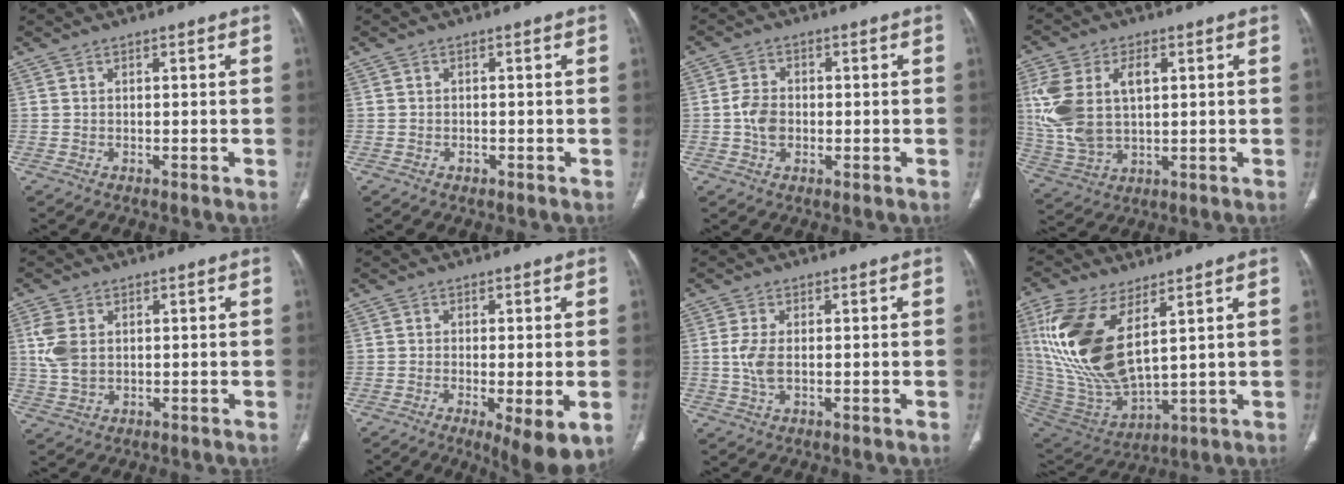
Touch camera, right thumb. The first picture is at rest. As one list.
[{"total": 1.0, "force": [-0.5, 0.7, 0.4], "torque": [-0.004, 0.003, -0.007]}, {"total": 4.8, "force": [-0.5, 3.5, 3.2], "torque": [-0.056, 0.009, -0.013]}, {"total": 15.4, "force": [2.9, 9.2, 12.0], "torque": [-0.260, 0.004, 0.064]}, {"total": 6.2, "force": [1.3, 4.1, 4.5], "torque": [-0.104, 0.000, 0.031]}, {"total": 8.8, "force": [-3.0, 2.3, 8.0], "torque": [-0.123, -0.018, -0.044]}, {"total": 4.3, "force": [0.1, 2.0, 3.7], "torque": [-0.092, 0.000, 0.004]}, {"total": 20.7, "force": [7.1, 9.4, 17.0], "torque": [-0.364, -0.034, 0.150]}]